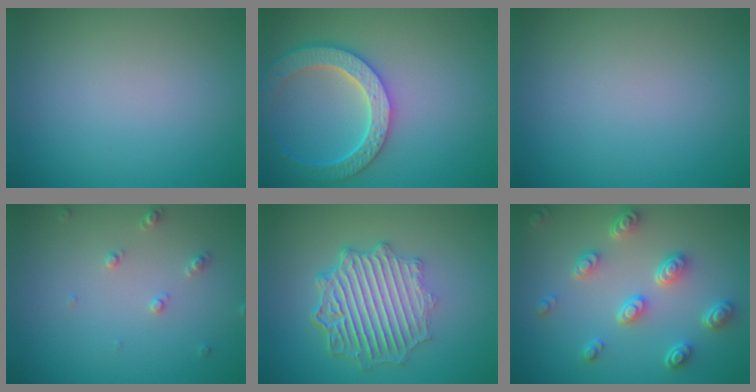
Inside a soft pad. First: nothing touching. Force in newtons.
{"total": 5.9, "press": 5.0, "slide": 3.2}
{"total": 0.0}
{"total": 1.3, "press": 1.2, "slide": 0.3}
{"total": 7.2, "press": 5.2, "slide": 4.9}
{"total": 4.6, "press": 3.6, "slide": 2.9}